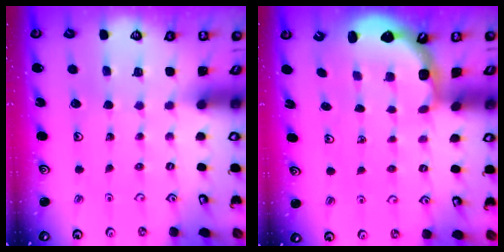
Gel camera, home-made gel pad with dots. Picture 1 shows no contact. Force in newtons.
{"total": 2.6, "press": 2.2, "slide": 1.3}